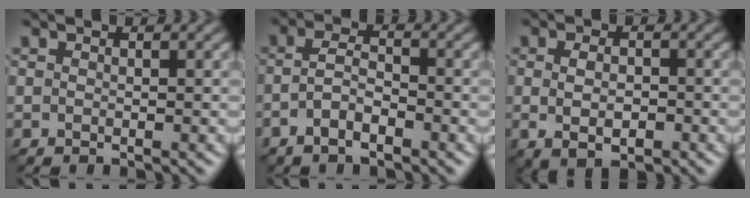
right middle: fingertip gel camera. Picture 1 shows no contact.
{"total": 2.9, "force": [-1.8, 0.9, 2.1], "torque": [-0.043, 0.009, -0.039]}
{"total": 2.7, "force": [-0.5, 1.4, 2.3], "torque": [-0.043, -0.004, -0.003]}